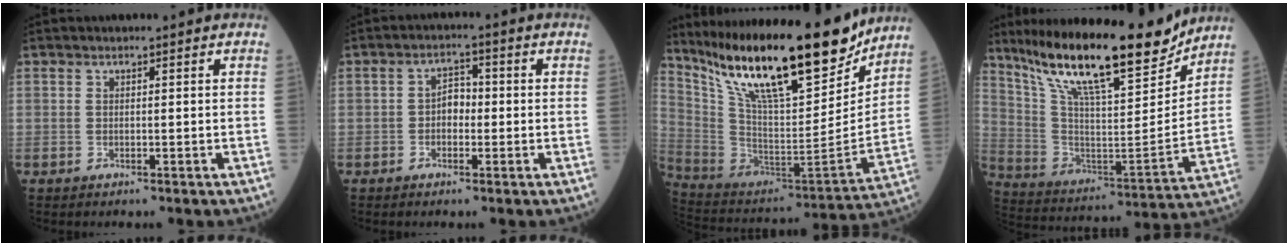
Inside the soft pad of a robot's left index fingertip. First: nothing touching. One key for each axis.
{"total": 3.3, "fx": -0.5, "fy": 2.1, "fz": 2.5, "tx": -0.039, "ty": 0.015, "tz": -0.014}
{"total": 26.6, "fx": 20.1, "fy": 5.2, "fz": 16.7, "tx": -0.296, "ty": -0.018, "tz": 0.338}
{"total": 23.3, "fx": 18.4, "fy": 3.9, "fz": 13.8, "tx": -0.251, "ty": -0.010, "tz": 0.307}